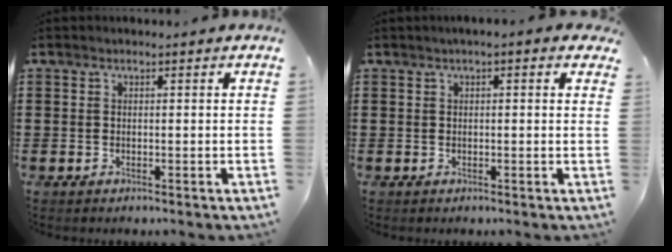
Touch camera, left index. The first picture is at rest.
{"total": 1.1, "force": [0.3, 0.3, 1.0], "torque": [-0.020, 0.003, 0.003]}